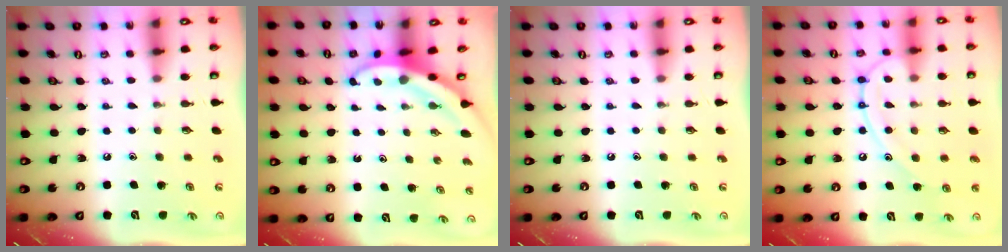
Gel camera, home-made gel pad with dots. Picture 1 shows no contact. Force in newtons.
{"total": 3.9, "press": 3.9, "slide": 0.5}
{"total": 0.0}
{"total": 14.6, "press": 14.6, "slide": 1.3}